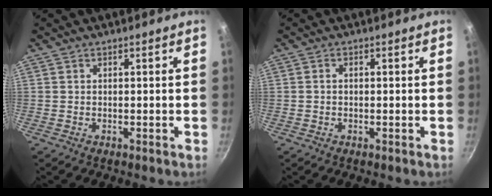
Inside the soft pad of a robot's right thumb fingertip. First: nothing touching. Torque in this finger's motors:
{"motor_torque": [-0.43, 0.03, -0.09, -0.05, 0.05]}